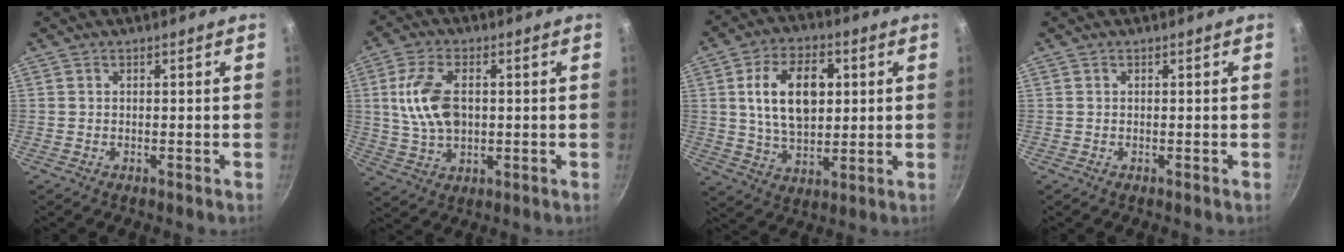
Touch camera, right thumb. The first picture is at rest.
{"total": 10.7, "force": [1.4, 6.5, 8.4], "torque": [-0.153, 0.000, 0.025]}
{"total": 14.4, "force": [2.8, 9.0, 10.9], "torque": [-0.160, -0.003, 0.048]}
{"total": 0.0}